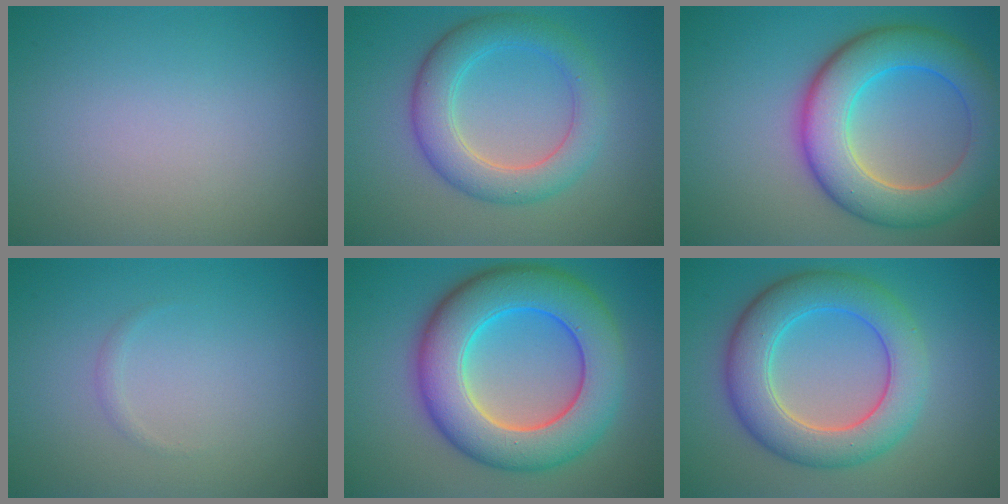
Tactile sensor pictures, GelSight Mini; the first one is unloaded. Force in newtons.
{"total": 5.3, "press": 5.3, "slide": 0.1}
{"total": 8.8, "press": 8.8, "slide": 0.4}
{"total": 0.6, "press": 0.6, "slide": 0.0}
{"total": 10.9, "press": 10.8, "slide": 0.6}
{"total": 7.4, "press": 7.4, "slide": 0.0}